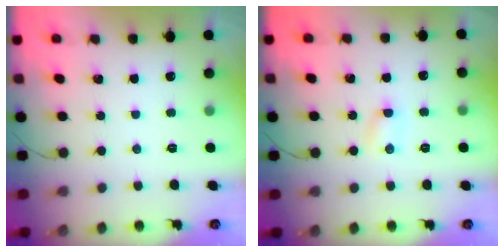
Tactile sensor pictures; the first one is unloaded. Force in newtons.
{"total": 1.8, "press": 1.7, "slide": 0.5}